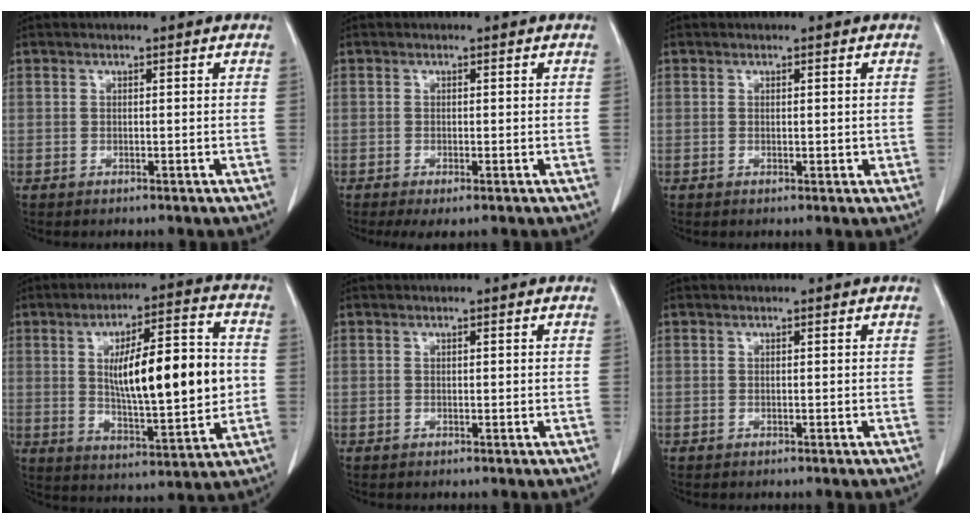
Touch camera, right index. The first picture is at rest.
{"total": 2.2, "force": [-1.1, 0.5, 1.8], "torque": [-0.031, -0.008, -0.016]}
{"total": 0.7, "force": [0.1, 0.4, 0.6], "torque": [-0.007, -0.002, 0.005]}
{"total": 17.0, "force": [0.9, 3.8, 16.5], "torque": [-0.263, 0.013, 0.018]}
{"total": 0.0}
{"total": 0.0}